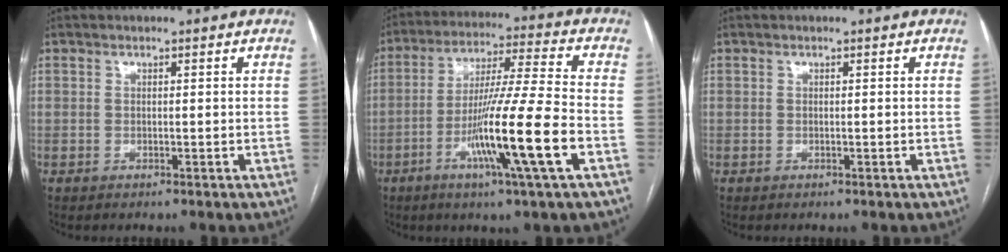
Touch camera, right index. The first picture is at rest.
{"total": 15.4, "force": [-5.4, -1.4, 14.3], "torque": [-0.264, -0.016, -0.101]}
{"total": 0.0}